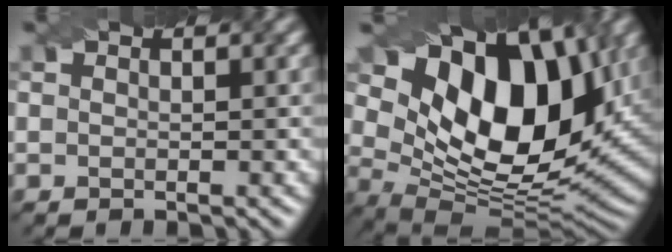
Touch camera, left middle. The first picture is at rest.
{"total": 14.5, "force": [5.2, 8.4, 10.6], "torque": [-0.185, 0.013, 0.109]}